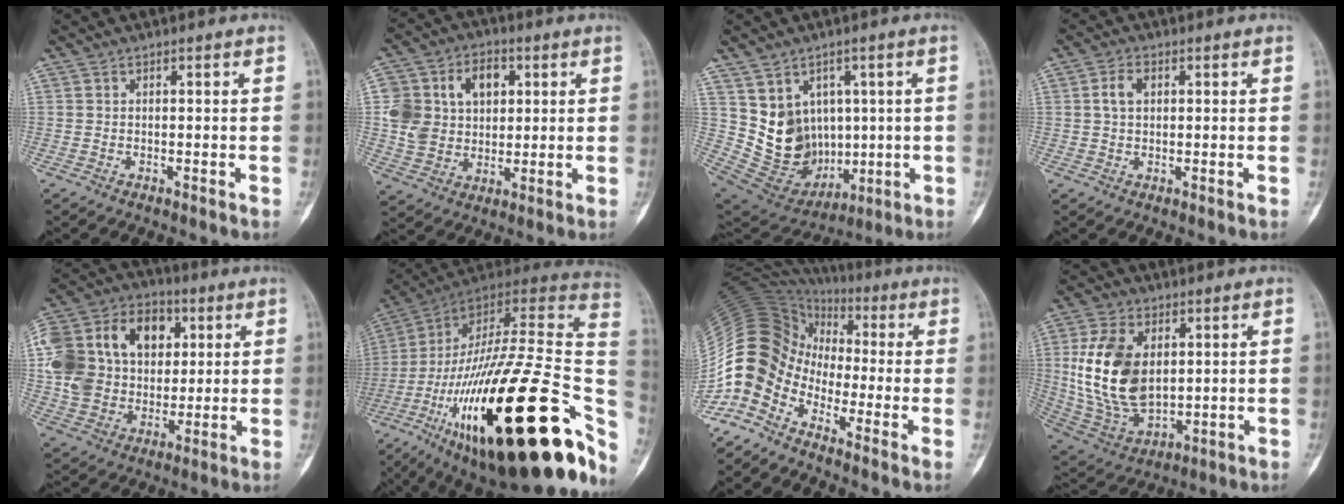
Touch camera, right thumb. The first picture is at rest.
{"total": 13.9, "force": [3.1, 10.8, 8.2], "torque": [-0.108, 0.010, 0.059]}
{"total": 13.2, "force": [2.6, 11.6, 5.7], "torque": [-0.066, 0.004, 0.089]}
{"total": 3.6, "force": [0.9, 2.3, 2.6], "torque": [-0.050, 0.006, 0.016]}
{"total": 24.8, "force": [5.3, 18.7, 15.3], "torque": [-0.290, 0.036, 0.099]}
{"total": 43.9, "force": [-14.4, 14.2, 38.9], "torque": [-0.550, 0.059, -0.232]}
{"total": 13.3, "force": [-7.0, 8.9, 6.9], "torque": [-0.130, 0.074, -0.149]}
{"total": 18.1, "force": [2.5, 11.3, 13.9], "torque": [-0.257, -0.014, 0.062]}